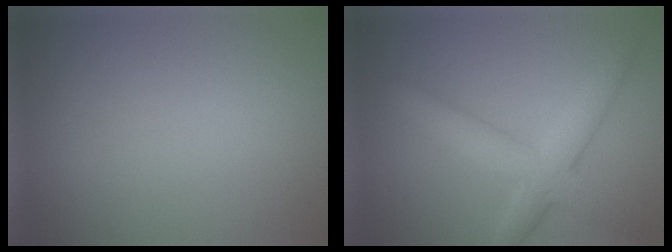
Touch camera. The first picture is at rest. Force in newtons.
{"total": 4.4, "press": 4.4, "slide": 0.0}